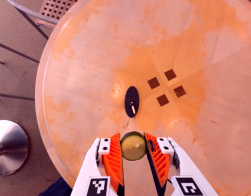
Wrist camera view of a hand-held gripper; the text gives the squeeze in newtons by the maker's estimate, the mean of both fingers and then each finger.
{"total": 8.0, "left": 8.1, "right": 8.0}